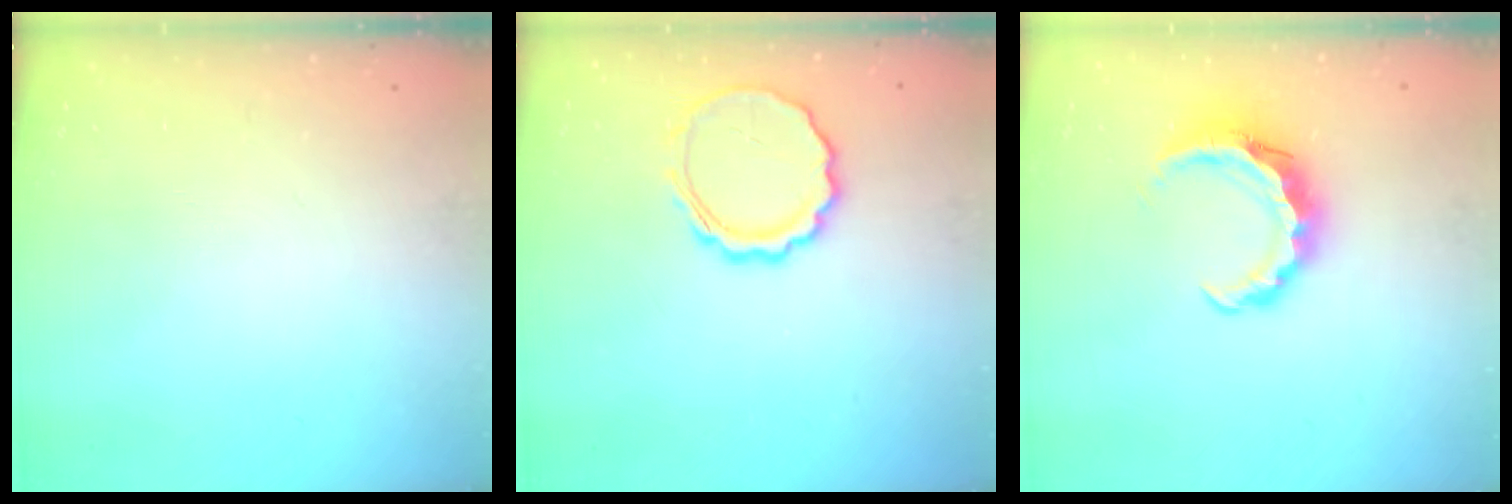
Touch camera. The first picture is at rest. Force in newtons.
{"total": 7.8, "press": 7.7, "slide": 1.4}
{"total": 8.4, "press": 8.4, "slide": 1.0}